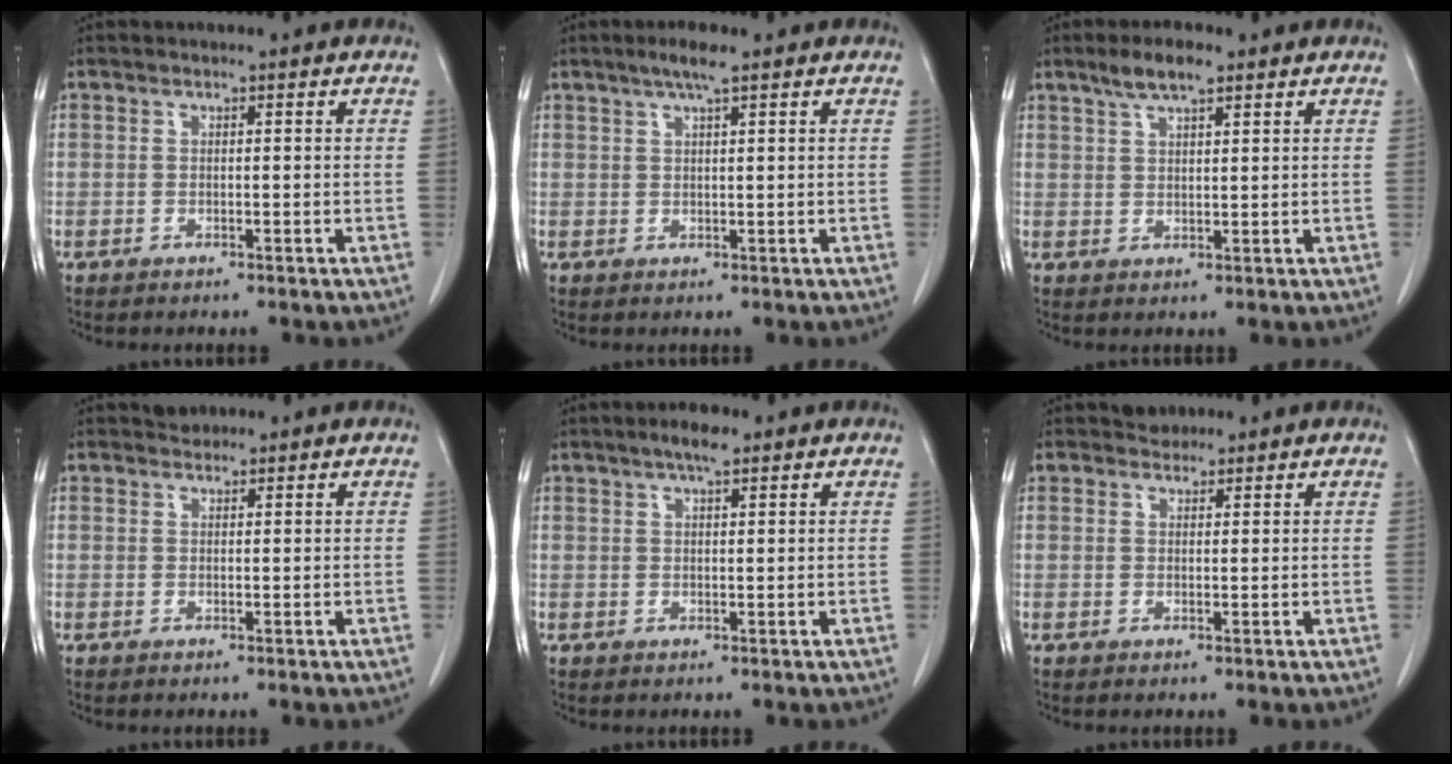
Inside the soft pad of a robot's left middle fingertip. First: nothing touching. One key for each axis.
{"total": 3.1, "fx": 2.1, "fy": 0.1, "fz": 2.3, "tx": -0.051, "ty": 0.003, "tz": 0.039}
{"total": 4.8, "fx": 3.4, "fy": 1.1, "fz": 3.2, "tx": -0.067, "ty": 0.009, "tz": 0.063}
{"total": 1.2, "fx": 1.1, "fy": 0.5, "fz": -0.1, "tx": -0.006, "ty": 0.003, "tz": 0.018}
{"total": 3.3, "fx": 2.3, "fy": 0.7, "fz": 2.2, "tx": -0.041, "ty": 0.006, "tz": 0.038}
{"total": 1.6, "fx": 1.4, "fy": 0.8, "fz": -0.2, "tx": 0.001, "ty": 0.004, "tz": 0.022}